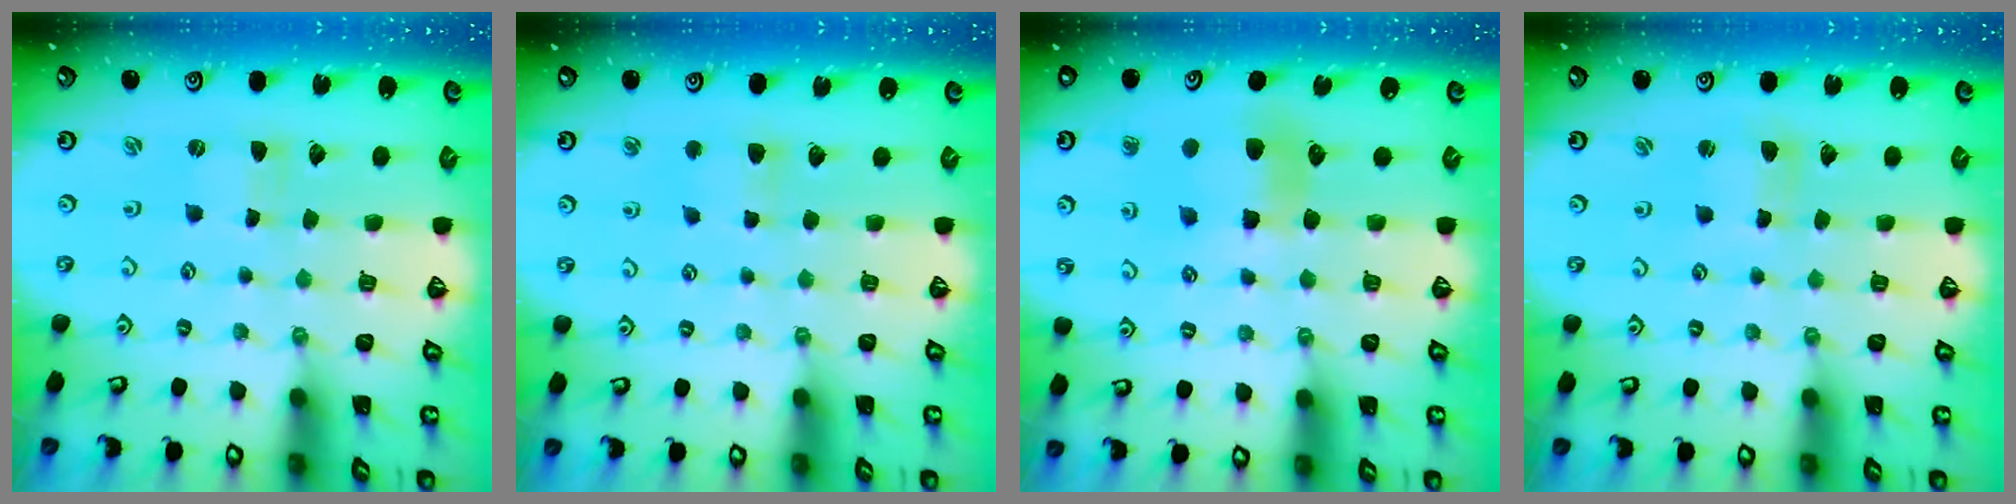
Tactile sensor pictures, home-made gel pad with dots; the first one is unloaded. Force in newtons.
{"total": 4.1, "press": 4.0, "slide": 0.9}
{"total": 6.6, "press": 6.6, "slide": 0.8}
{"total": 3.0, "press": 2.9, "slide": 0.4}